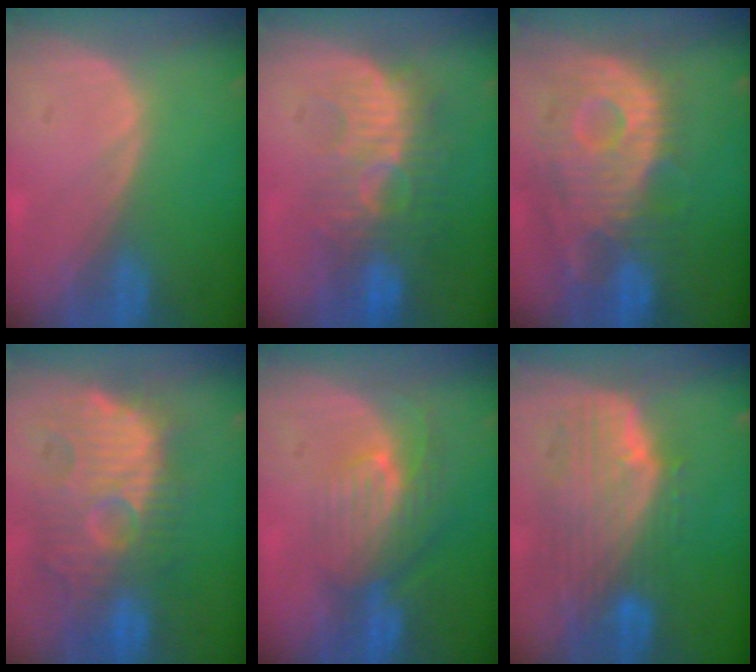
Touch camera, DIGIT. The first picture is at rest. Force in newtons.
{"total": 9.9, "press": 9.1, "slide": 3.7}
{"total": 12.3, "press": 10.9, "slide": 5.7}
{"total": 12.4, "press": 12.0, "slide": 3.4}
{"total": 8.2, "press": 7.3, "slide": 3.7}
{"total": 9.9, "press": 8.8, "slide": 4.5}